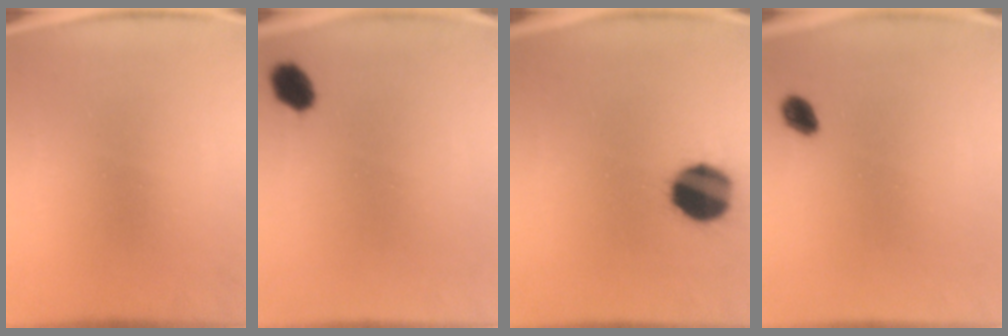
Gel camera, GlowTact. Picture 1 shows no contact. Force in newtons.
{"total": 4.6}
{"total": 14.9}
{"total": 2.8}